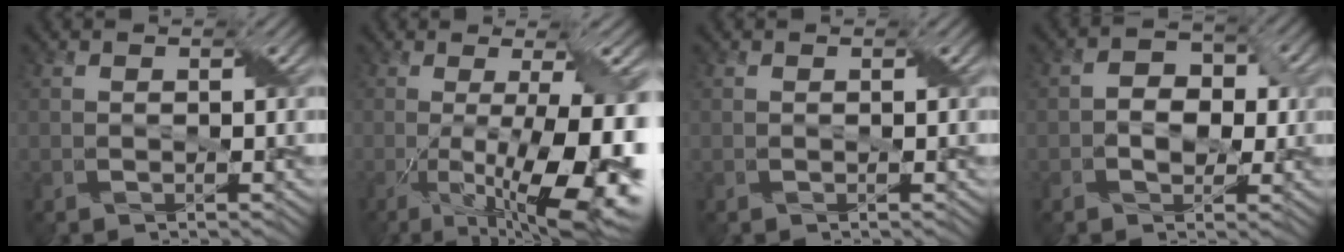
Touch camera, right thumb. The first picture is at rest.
{"total": 16.8, "force": [-4.2, 5.0, 15.5], "torque": [-0.213, -0.020, -0.049]}
{"total": 0.0}
{"total": 4.0, "force": [-0.3, 3.1, 2.5], "torque": [-0.036, 0.001, -0.015]}